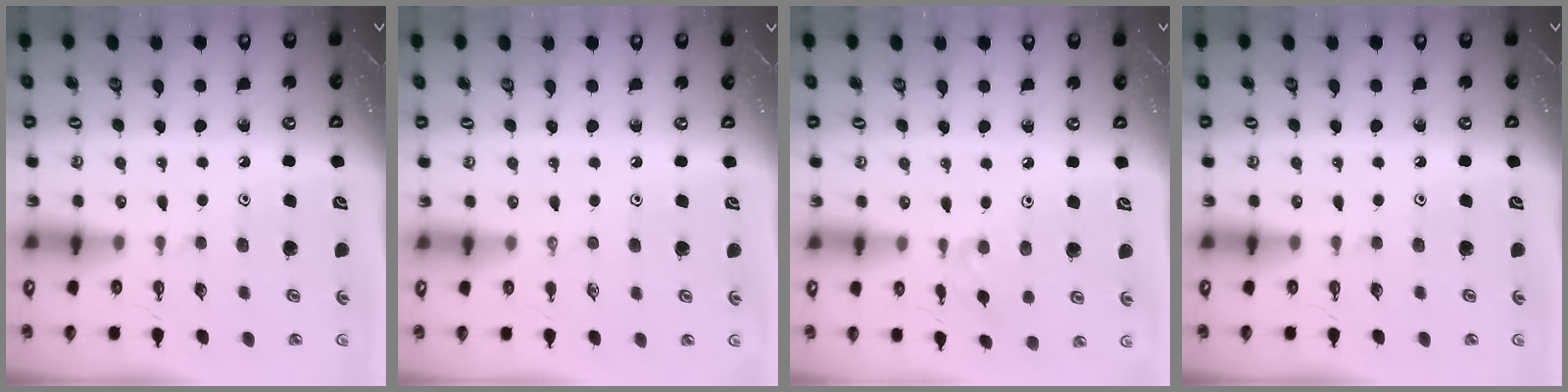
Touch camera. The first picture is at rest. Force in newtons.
{"total": 0.0}
{"total": 2.6, "press": 2.6, "slide": 0.5}
{"total": 0.0}